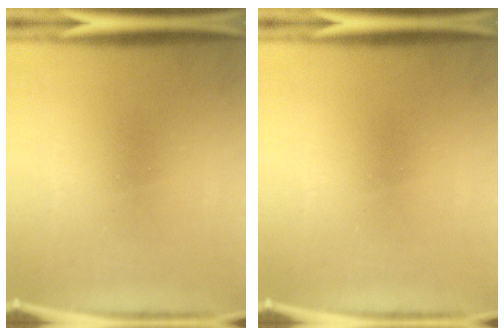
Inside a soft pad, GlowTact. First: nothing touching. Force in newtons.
{"total": 0.0}